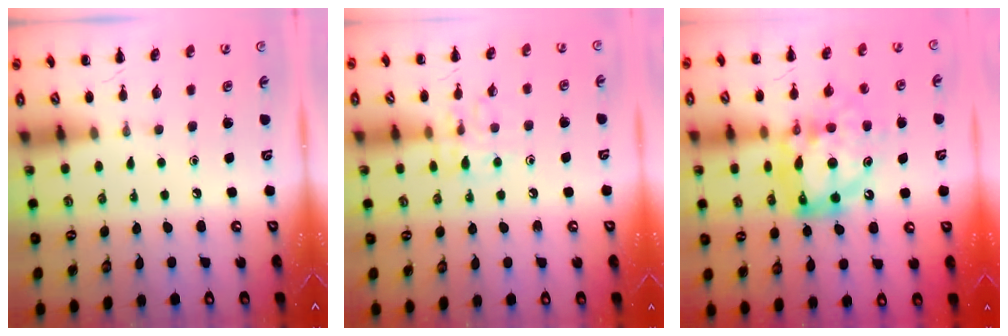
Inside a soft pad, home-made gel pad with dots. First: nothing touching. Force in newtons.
{"total": 8.7, "press": 8.7, "slide": 0.4}
{"total": 14.4, "press": 13.8, "slide": 4.1}